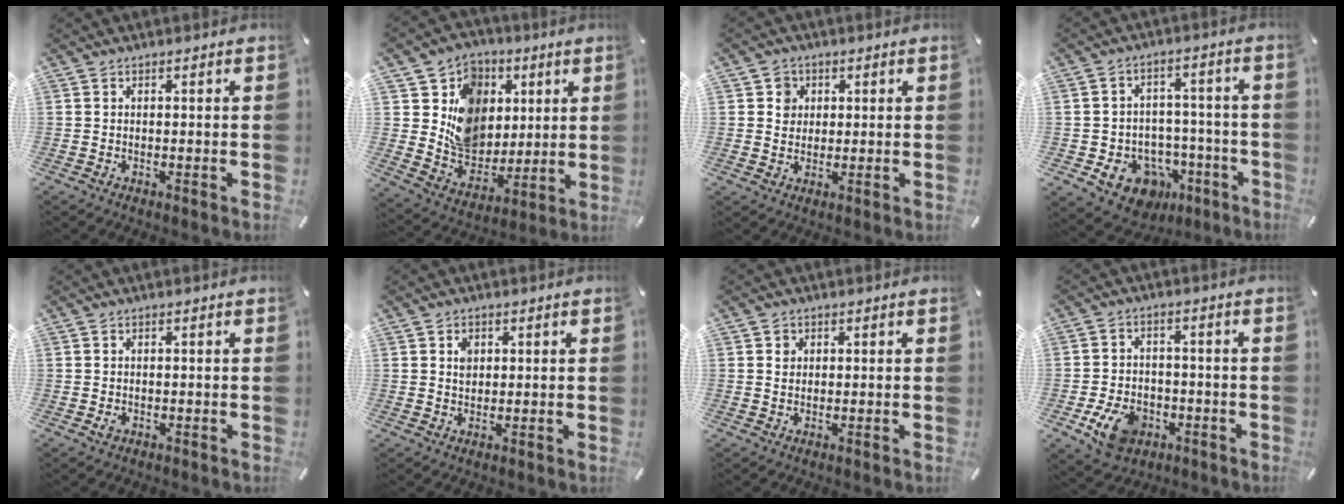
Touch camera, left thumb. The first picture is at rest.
{"total": 14.6, "force": [2.7, 13.6, 4.8], "torque": [-0.069, -0.014, 0.062]}
{"total": 4.2, "force": [0.9, 4.1, 0.8], "torque": [-0.002, 0.001, 0.011]}
{"total": 10.9, "force": [-5.1, 8.8, 3.8], "torque": [-0.049, 0.031, -0.078]}
{"total": 0.9, "force": [-0.2, 0.7, 0.6], "torque": [-0.011, 0.001, -0.005]}
{"total": 2.8, "force": [0.8, 2.4, 1.1], "torque": [-0.010, -0.001, 0.011]}
{"total": 1.9, "force": [0.4, 1.8, 0.3], "torque": [-0.001, 0.001, 0.004]}
{"total": 9.4, "force": [-3.9, 6.9, 5.0], "torque": [-0.108, 0.015, -0.072]}